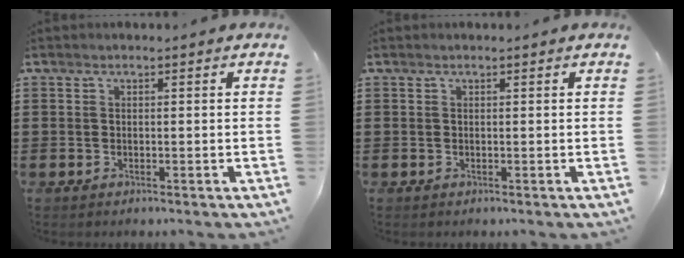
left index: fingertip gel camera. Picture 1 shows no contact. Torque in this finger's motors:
{"motor_torque": [0.10, 0.05, 0.03, 0.00]}